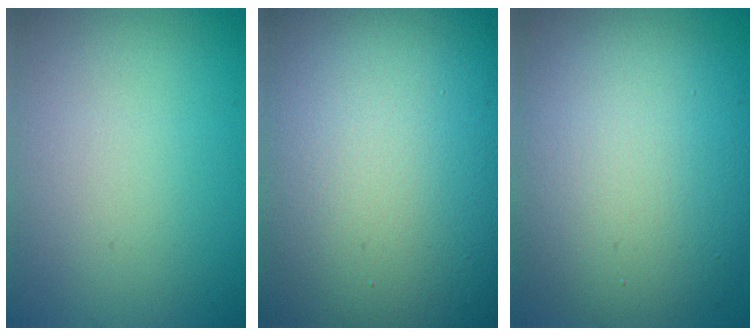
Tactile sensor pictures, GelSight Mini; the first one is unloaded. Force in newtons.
{"total": 22.5, "press": 22.5, "slide": 1.3}
{"total": 10.8, "press": 10.7, "slide": 0.6}